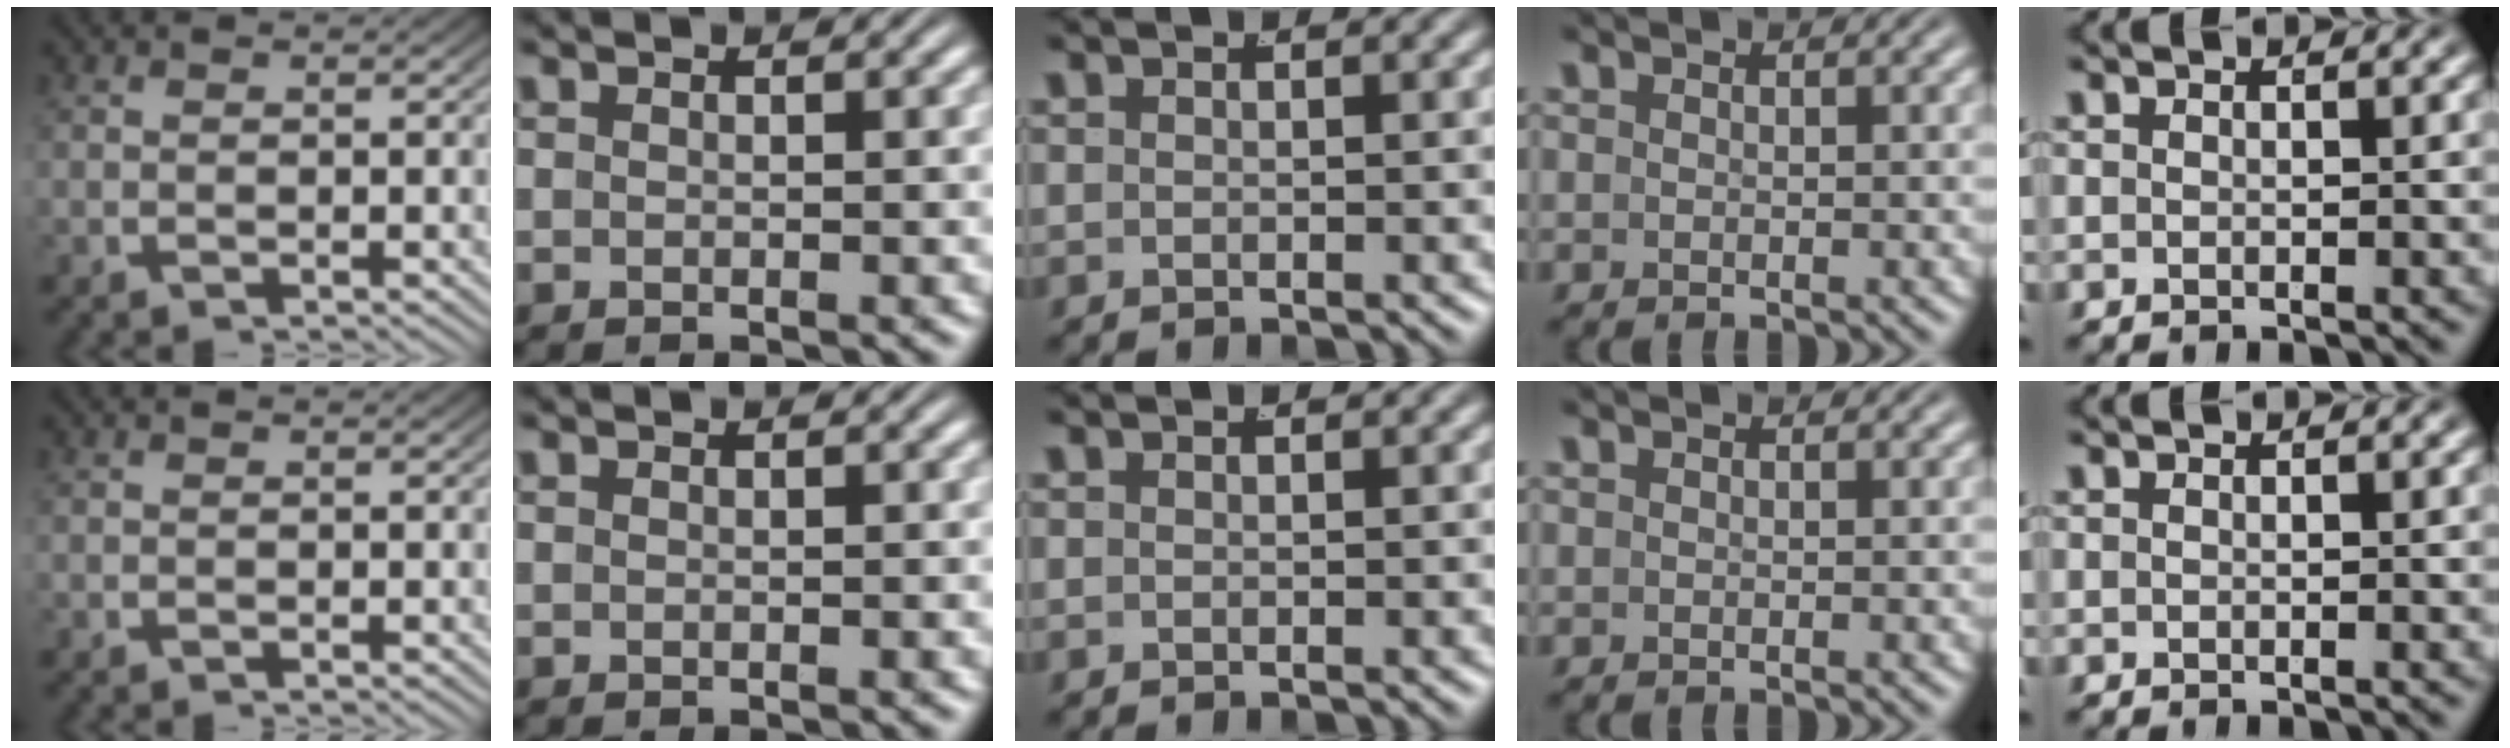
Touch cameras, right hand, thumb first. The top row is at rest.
{}